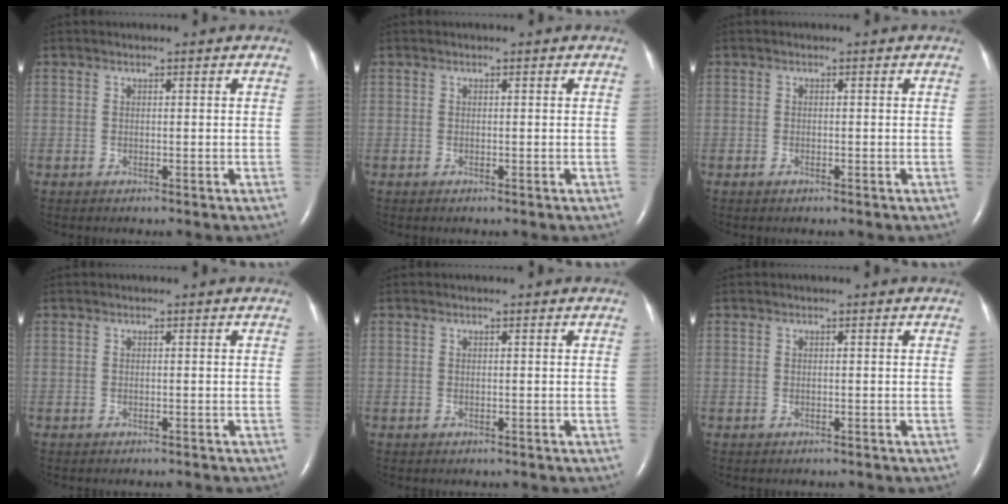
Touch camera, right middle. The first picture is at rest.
{"total": 0.0}
{"total": 0.6, "force": [-0.4, 0.2, 0.4], "torque": [-0.011, -0.001, -0.005]}
{"total": 3.2, "force": [-3.0, 0.5, 0.9], "torque": [-0.016, -0.005, -0.035]}
{"total": 1.4, "force": [-1.3, 0.4, 0.5], "torque": [-0.015, -0.004, -0.013]}
{"total": 2.5, "force": [-2.2, 0.7, 0.7], "torque": [-0.017, -0.004, -0.024]}